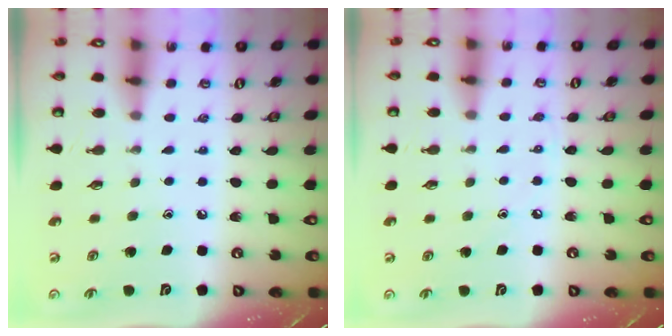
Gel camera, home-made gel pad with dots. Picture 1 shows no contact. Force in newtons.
{"total": 3.2, "press": 3.2, "slide": 0.6}